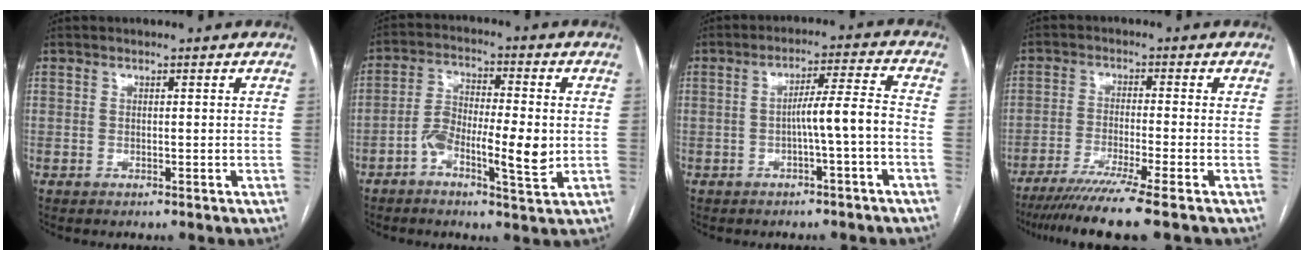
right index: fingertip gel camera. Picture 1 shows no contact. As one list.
[{"total": 8.9, "force": [-2.2, 2.3, 8.3], "torque": [-0.155, 0.015, -0.041]}, {"total": 5.9, "force": [-1.7, -0.5, 5.6], "torque": [-0.088, 0.017, -0.024]}, {"total": 10.0, "force": [-7.6, -2.0, 6.1], "torque": [-0.086, -0.029, -0.122]}]